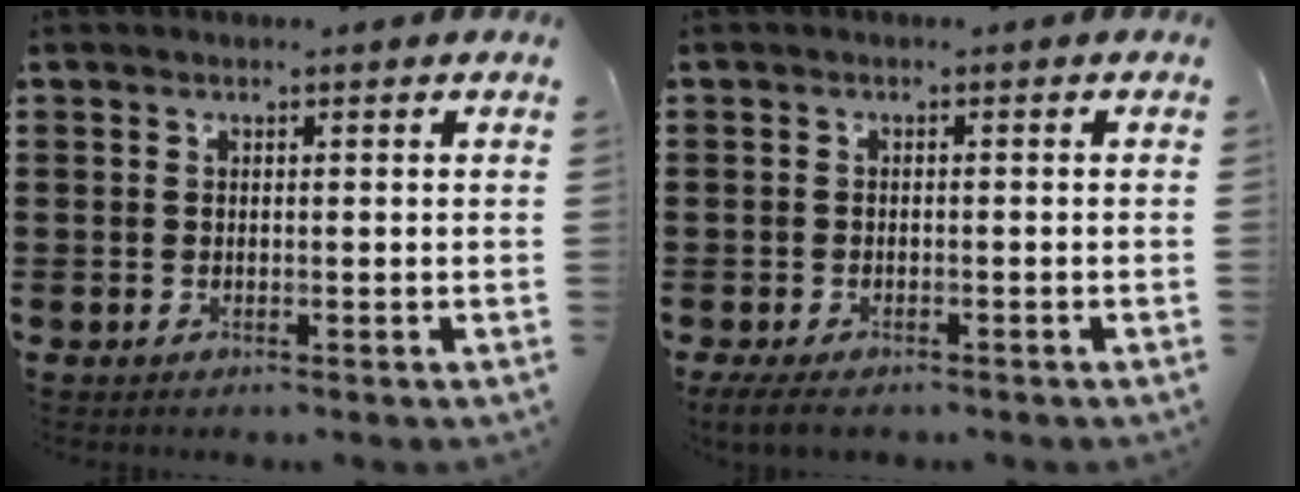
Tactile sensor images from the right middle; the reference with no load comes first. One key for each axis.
{"total": 2.0, "fx": -1.7, "fy": 0.4, "fz": 1.0, "tx": -0.032, "ty": -0.005, "tz": -0.037}